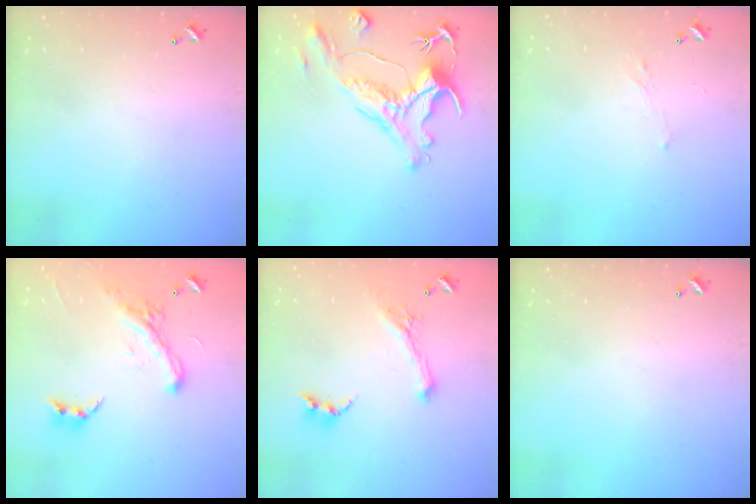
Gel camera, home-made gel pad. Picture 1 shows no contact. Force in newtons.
{"total": 3.1, "press": 2.8, "slide": 1.4}
{"total": 0.8, "press": 0.6, "slide": 0.6}
{"total": 2.2, "press": 2.2, "slide": 0.1}
{"total": 0.8, "press": 0.8, "slide": 0.2}
{"total": 0.0}